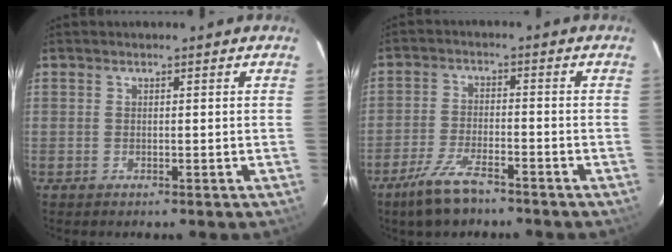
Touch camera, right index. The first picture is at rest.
{"total": 8.0, "force": [-5.9, 2.5, 4.8], "torque": [-0.118, -0.006, -0.110]}